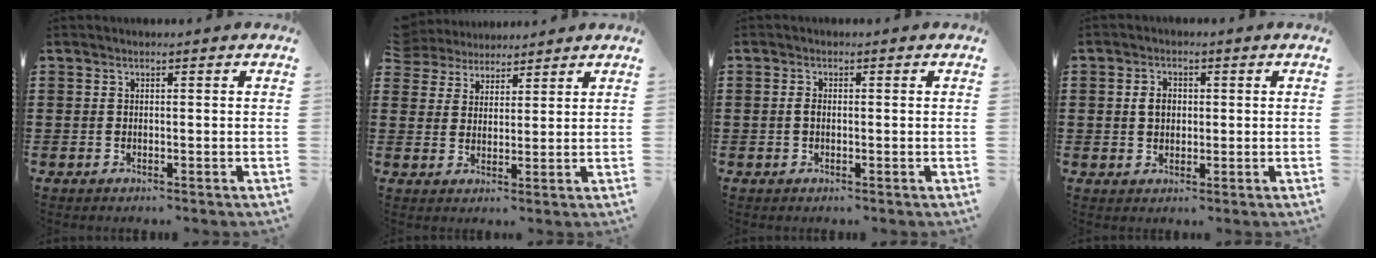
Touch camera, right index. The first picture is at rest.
{"total": 3.9, "force": [3.5, 1.5, -0.5], "torque": [-0.008, -0.004, 0.069]}
{"total": 0.7, "force": [0.2, 0.4, 0.5], "torque": [-0.012, 0.001, 0.003]}
{"total": 2.8, "force": [0.3, 2.1, 1.9], "torque": [-0.041, 0.010, 0.005]}